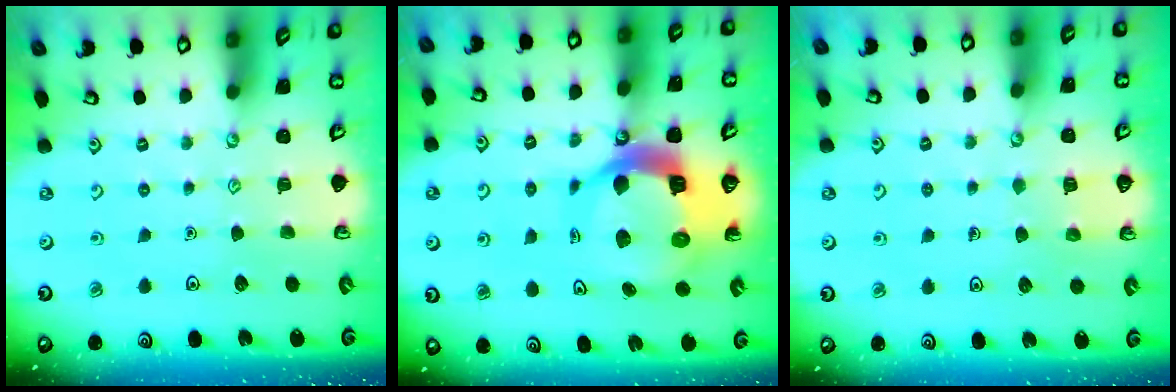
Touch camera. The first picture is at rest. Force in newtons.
{"total": 14.9, "press": 14.8, "slide": 1.8}
{"total": 3.9, "press": 3.8, "slide": 0.3}